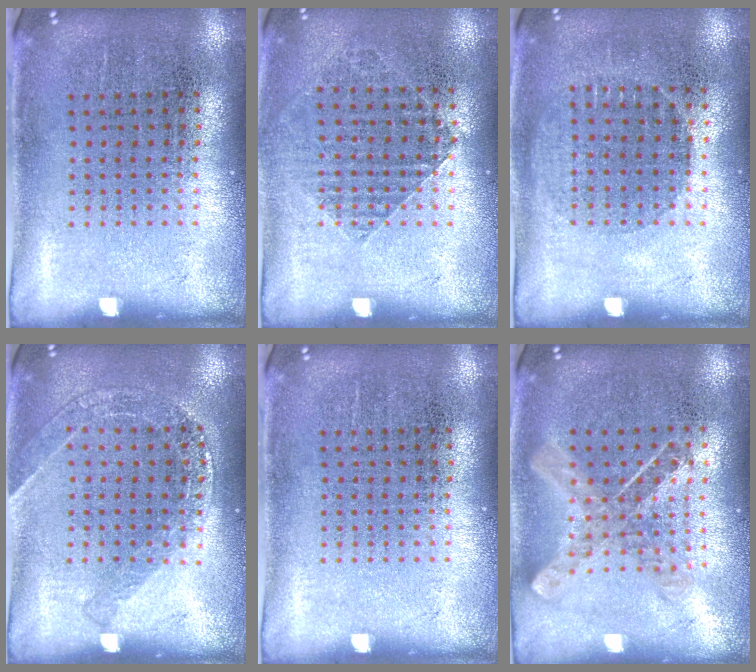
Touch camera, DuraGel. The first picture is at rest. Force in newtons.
{"total": 0.9, "press": 0.9, "slide": 0.1}
{"total": 0.9, "press": 0.8, "slide": 0.4}
{"total": 1.4, "press": 1.3, "slide": 0.3}
{"total": 0.0}
{"total": 0.9, "press": 0.8, "slide": 0.2}